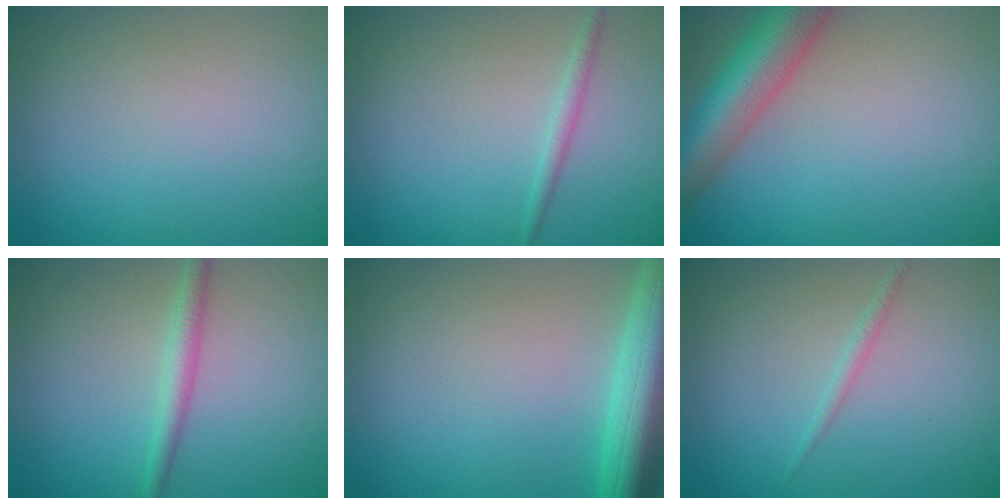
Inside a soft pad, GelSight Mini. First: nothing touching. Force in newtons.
{"total": 1.2, "press": 1.2, "slide": 0.1}
{"total": 6.9, "press": 6.9, "slide": 0.2}
{"total": 2.2, "press": 2.2, "slide": 0.1}
{"total": 7.5, "press": 7.5, "slide": 0.4}
{"total": 0.9, "press": 0.9, "slide": 0.1}